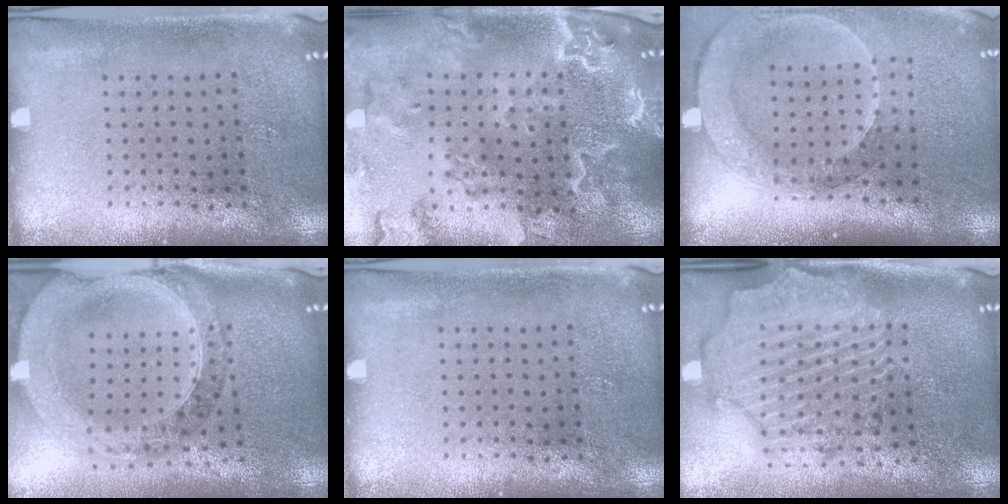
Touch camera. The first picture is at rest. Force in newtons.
{"total": 3.7, "press": 3.2, "slide": 1.9}
{"total": 2.5, "press": 2.0, "slide": 1.5}
{"total": 1.9, "press": 1.8, "slide": 0.7}
{"total": 0.0}
{"total": 2.8, "press": 2.5, "slide": 1.3}